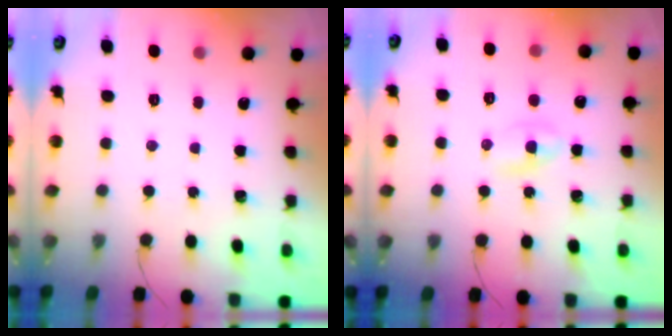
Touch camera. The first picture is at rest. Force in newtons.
{"total": 1.9, "press": 1.7, "slide": 0.8}